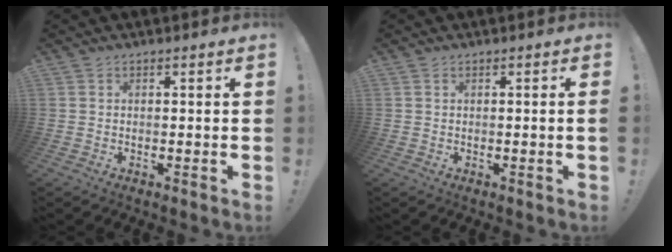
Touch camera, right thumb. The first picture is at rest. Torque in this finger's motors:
{"motor_torque": [-0.17, 0.03, 0.04, -0.23, 0.07]}